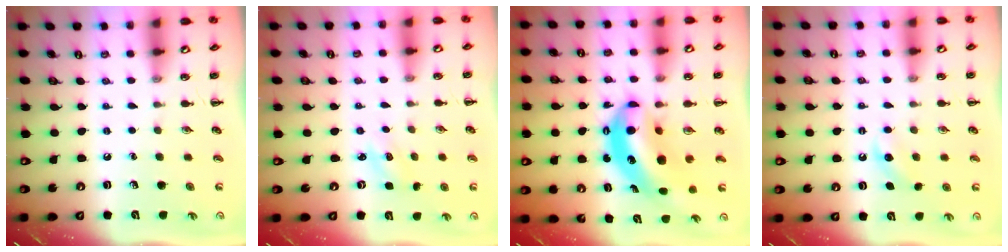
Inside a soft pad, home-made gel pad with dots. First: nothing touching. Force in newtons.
{"total": 2.1, "press": 2.0, "slide": 0.6}
{"total": 8.6, "press": 8.4, "slide": 1.9}
{"total": 5.7, "press": 5.5, "slide": 1.6}